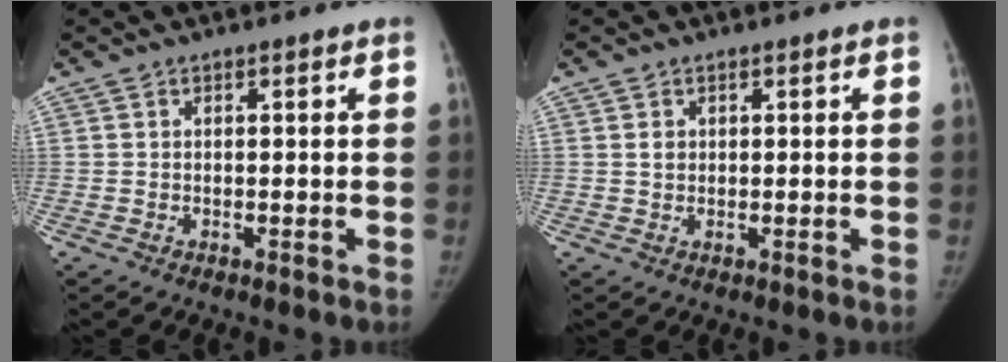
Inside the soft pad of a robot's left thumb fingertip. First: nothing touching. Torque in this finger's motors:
{"motor_torque": [0.60, 0.60, 0.72, -0.62, 0.12]}